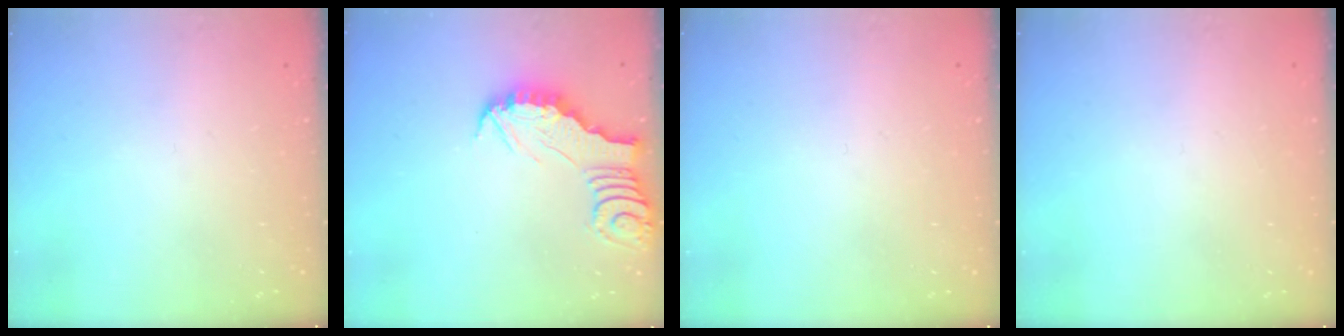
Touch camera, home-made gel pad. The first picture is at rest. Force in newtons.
{"total": 3.1, "press": 3.1, "slide": 0.3}
{"total": 0.0}
{"total": 0.0}